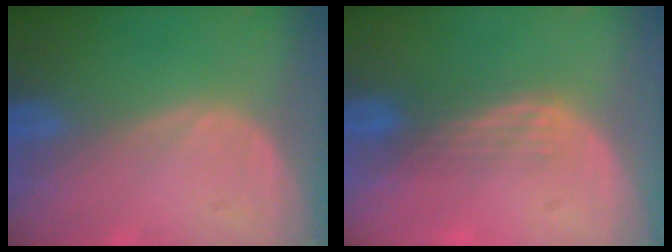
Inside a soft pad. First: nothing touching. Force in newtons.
{"total": 3.1, "press": 2.8, "slide": 1.4}